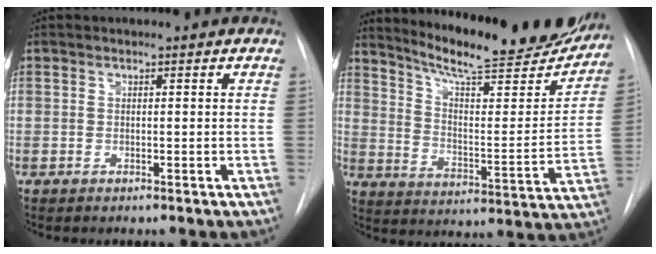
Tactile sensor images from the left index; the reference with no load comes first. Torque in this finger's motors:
{"motor_torque": [-0.04, -0.52, 0.42, 0.11]}